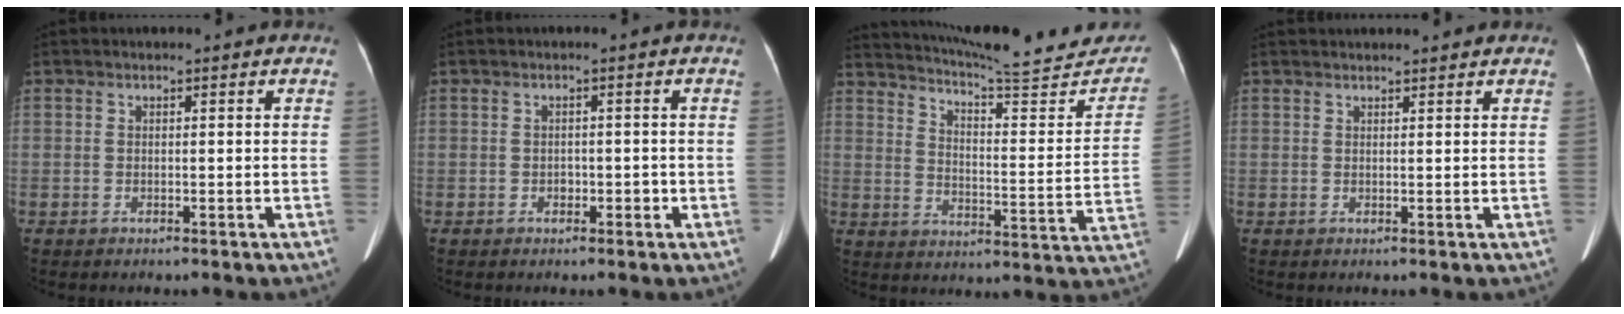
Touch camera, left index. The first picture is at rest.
{"total": 1.4, "force": [-0.7, 1.0, 0.6], "torque": [-0.011, 0.001, -0.010]}
{"total": 23.2, "force": [21.4, 2.7, 8.6], "torque": [-0.127, -0.062, 0.271]}
{"total": 4.4, "force": [4.2, 0.7, 1.2], "torque": [-0.014, 0.025, 0.050]}